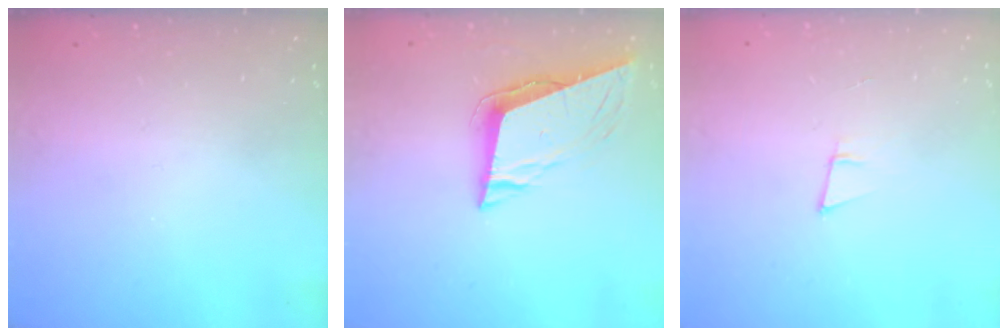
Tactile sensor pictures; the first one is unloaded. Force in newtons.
{"total": 8.9, "press": 8.4, "slide": 2.7}
{"total": 5.2, "press": 4.3, "slide": 2.9}